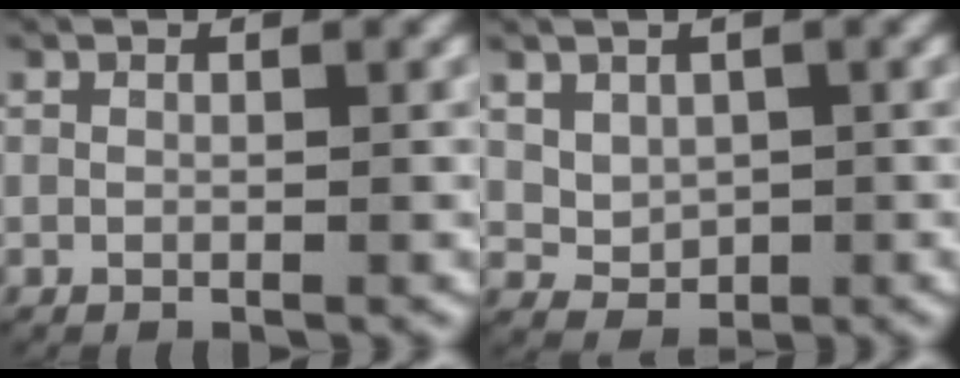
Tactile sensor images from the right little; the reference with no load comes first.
{"total": 2.7, "force": [0.4, 2.3, 1.4], "torque": [-0.031, -0.014, 0.021]}